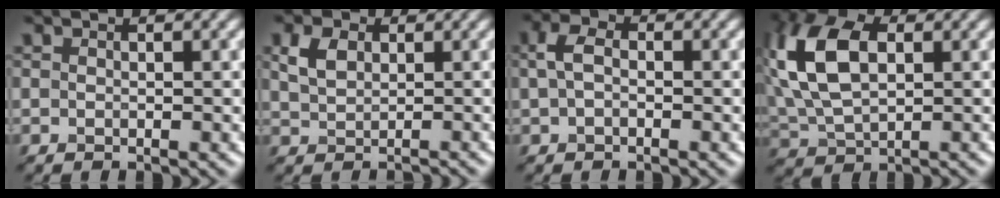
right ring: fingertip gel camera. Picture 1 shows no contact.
{"total": 1.4, "force": [0.6, 1.1, 0.6], "torque": [-0.023, 0.011, 0.031]}
{"total": 1.4, "force": [-0.1, 0.9, 1.1], "torque": [-0.038, 0.015, 0.011]}
{"total": 9.3, "force": [1.9, 5.6, 7.2], "torque": [-0.185, 0.028, 0.050]}